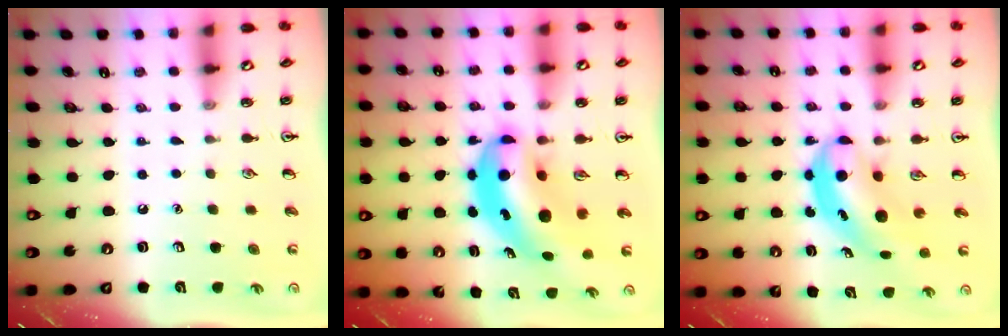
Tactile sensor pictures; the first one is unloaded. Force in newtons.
{"total": 9.5, "press": 9.1, "slide": 2.5}
{"total": 5.1, "press": 4.9, "slide": 1.3}